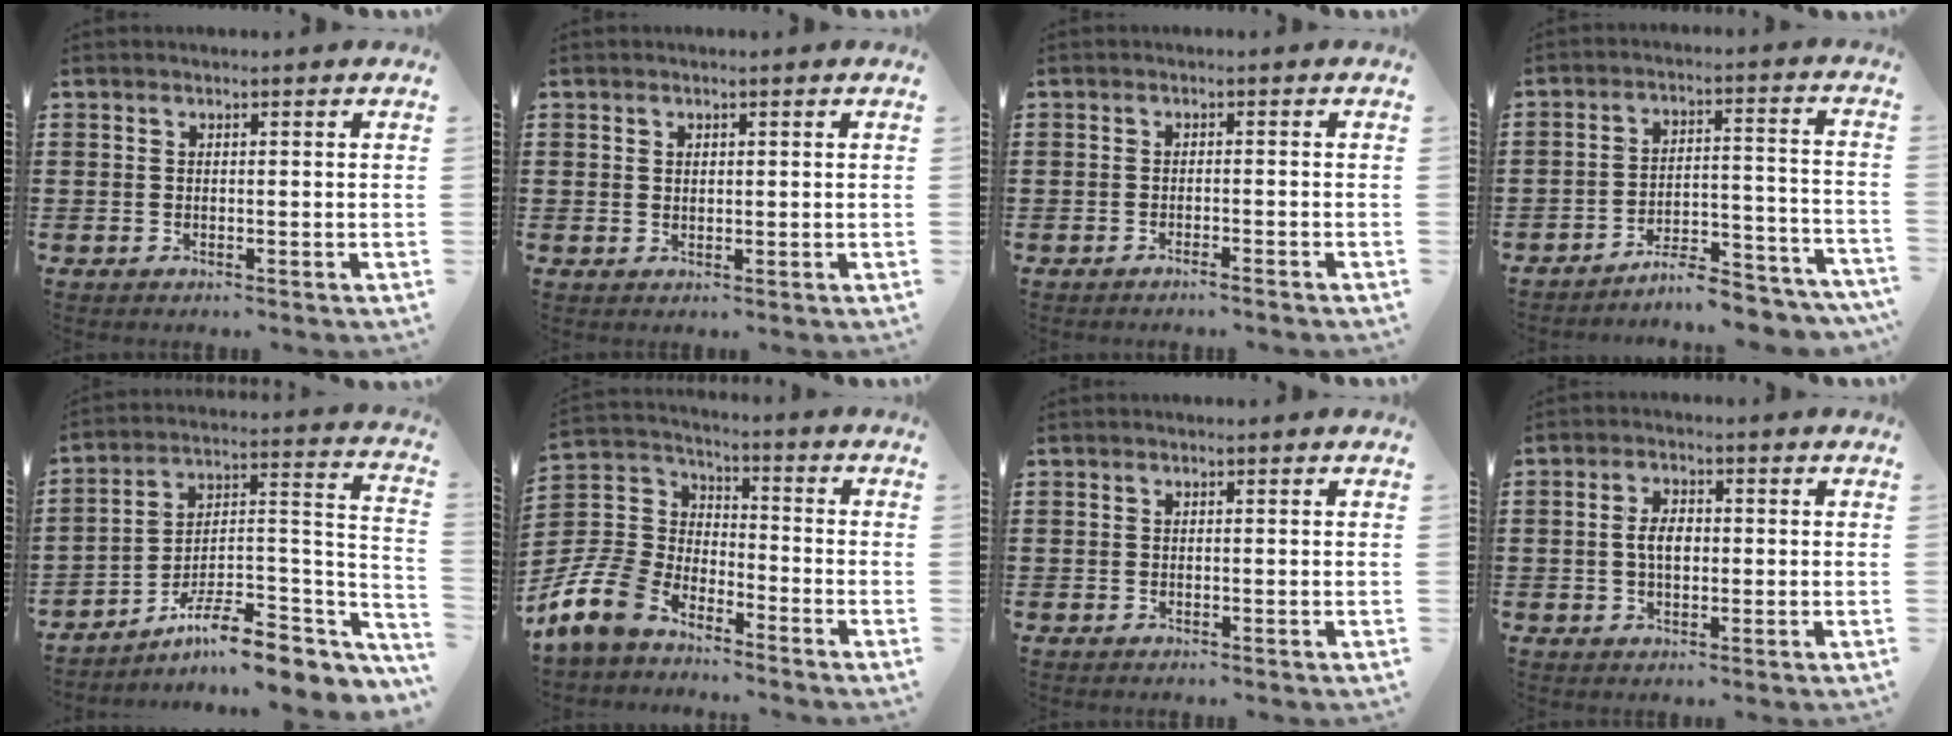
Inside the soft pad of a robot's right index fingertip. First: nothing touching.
{"total": 0.9, "force": [0.6, 0.7, 0.3], "torque": [-0.008, 0.003, 0.011]}
{"total": 1.3, "force": [-1.2, -0.3, 0.6], "torque": [-0.010, -0.001, -0.023]}
{"total": 6.8, "force": [-6.4, 0.7, 2.2], "torque": [-0.031, 0.011, -0.121]}
{"total": 10.0, "force": [-7.4, 2.8, 6.1], "torque": [-0.097, 0.010, -0.139]}
{"total": 9.3, "force": [-6.9, 5.4, 3.1], "torque": [-0.111, 0.016, -0.146]}
{"total": 0.0}
{"total": 3.8, "force": [0.0, 2.1, 3.1], "torque": [-0.053, 0.003, -0.003]}